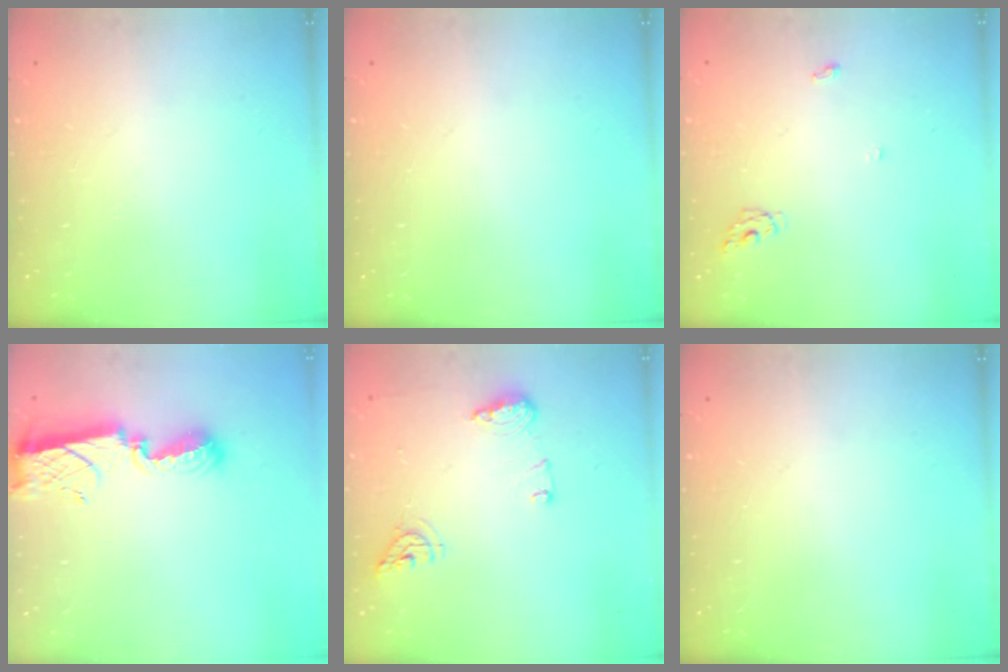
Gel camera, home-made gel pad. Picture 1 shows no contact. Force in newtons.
{"total": 0.0}
{"total": 4.4, "press": 4.4, "slide": 0.3}
{"total": 9.4, "press": 9.4, "slide": 0.8}
{"total": 8.6, "press": 8.4, "slide": 1.4}
{"total": 0.0}